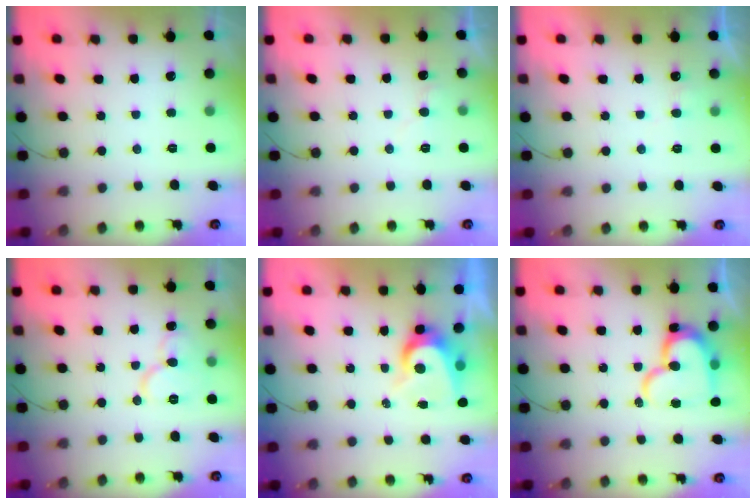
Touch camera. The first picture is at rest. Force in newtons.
{"total": 4.7, "press": 4.6, "slide": 0.5}
{"total": 3.9, "press": 3.9, "slide": 0.2}
{"total": 9.0, "press": 8.9, "slide": 1.0}
{"total": 7.0, "press": 7.0, "slide": 0.9}
{"total": 17.1, "press": 17.1, "slide": 1.7}